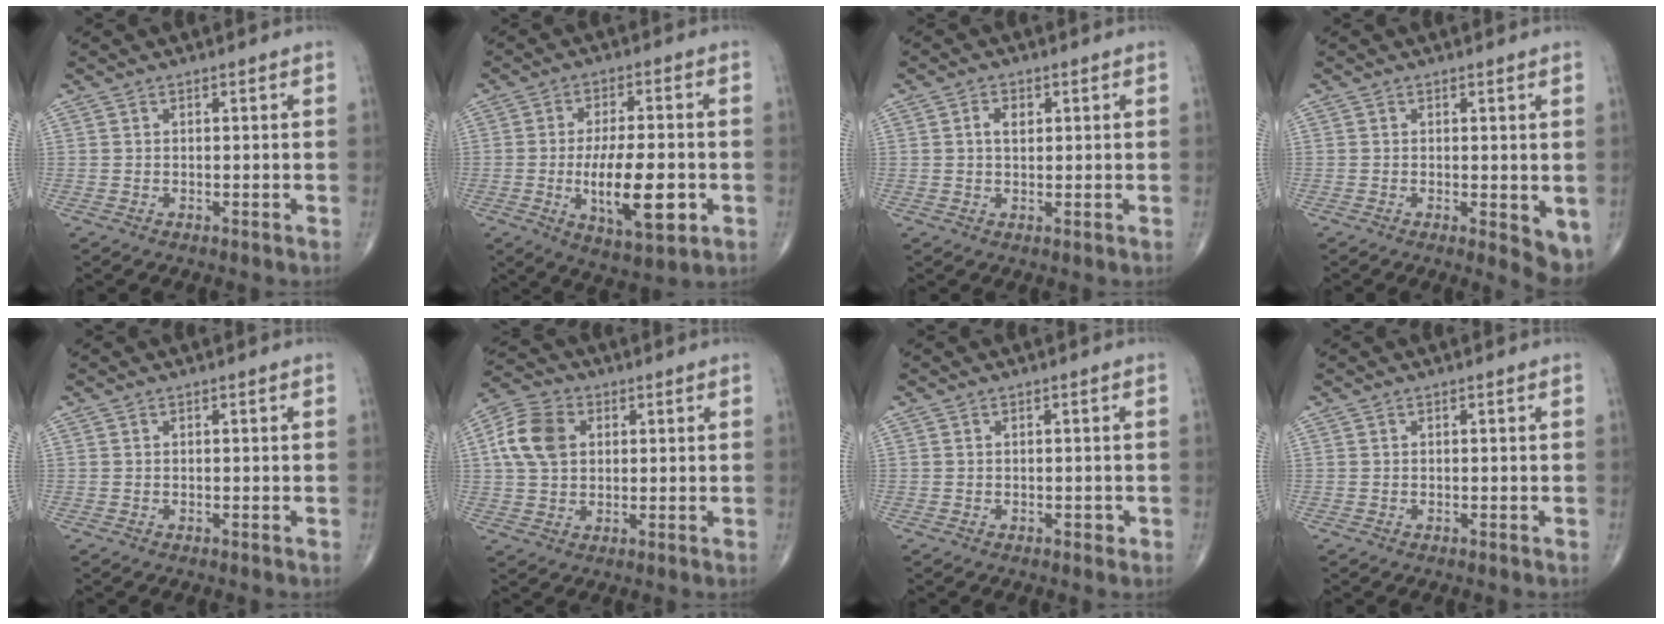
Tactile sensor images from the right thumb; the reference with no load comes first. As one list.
[{"total": 13.8, "force": [-3.0, 5.1, 12.5], "torque": [-0.197, 0.000, -0.042]}, {"total": 2.6, "force": [0.7, 1.7, 1.9], "torque": [-0.024, 0.001, 0.010]}, {"total": 5.2, "force": [-0.6, 1.8, 4.8], "torque": [-0.052, -0.012, -0.008]}, {"total": 0.0}, {"total": 9.9, "force": [2.2, 7.2, 6.5], "torque": [-0.121, 0.011, 0.035]}, {"total": 0.8, "force": [-0.3, 0.6, 0.5], "torque": [0.000, 0.001, -0.005]}, {"total": 0.0}]